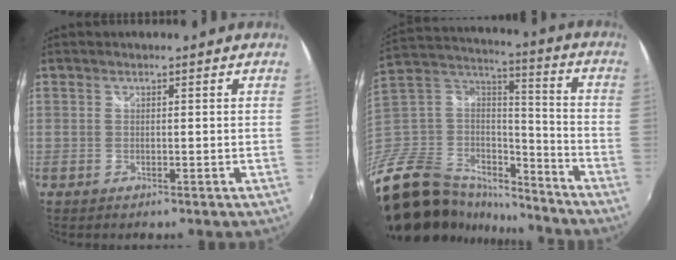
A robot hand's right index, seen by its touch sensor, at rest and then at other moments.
{"total": 30.5, "force": [-22.4, 14.9, 14.3], "torque": [-0.312, 0.021, -0.364]}